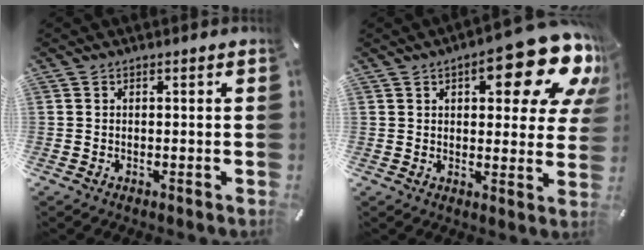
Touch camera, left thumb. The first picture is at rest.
{"total": 18.7, "force": [9.0, 7.8, 14.4], "torque": [-0.176, -0.051, 0.141]}